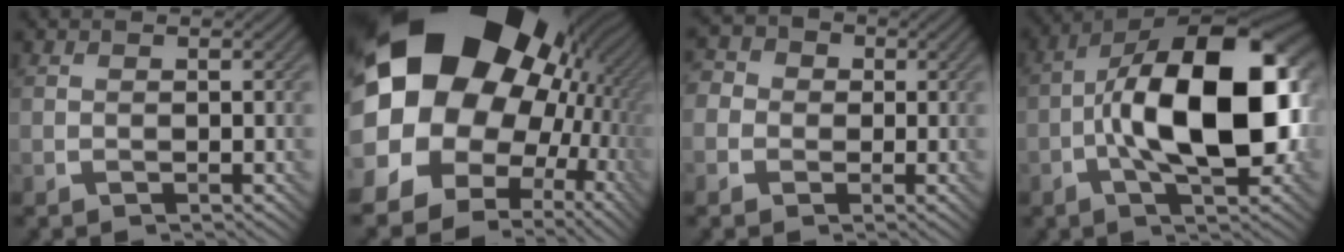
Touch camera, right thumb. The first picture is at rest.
{"total": 25.6, "force": [6.0, 21.3, 12.8], "torque": [-0.288, -0.015, 0.098]}
{"total": 5.1, "force": [-0.4, 4.8, 1.7], "torque": [-0.056, 0.007, -0.028]}
{"total": 16.8, "force": [-1.6, 7.9, 14.8], "torque": [-0.229, 0.027, -0.043]}